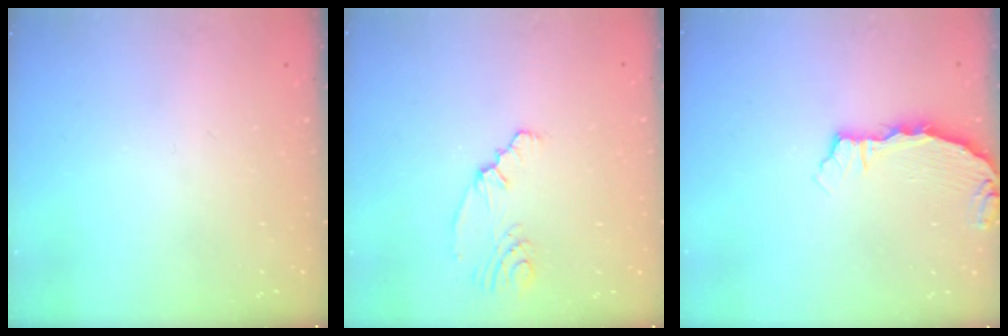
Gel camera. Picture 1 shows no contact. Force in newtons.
{"total": 2.9, "press": 2.1, "slide": 1.9}
{"total": 4.2, "press": 4.2, "slide": 0.4}